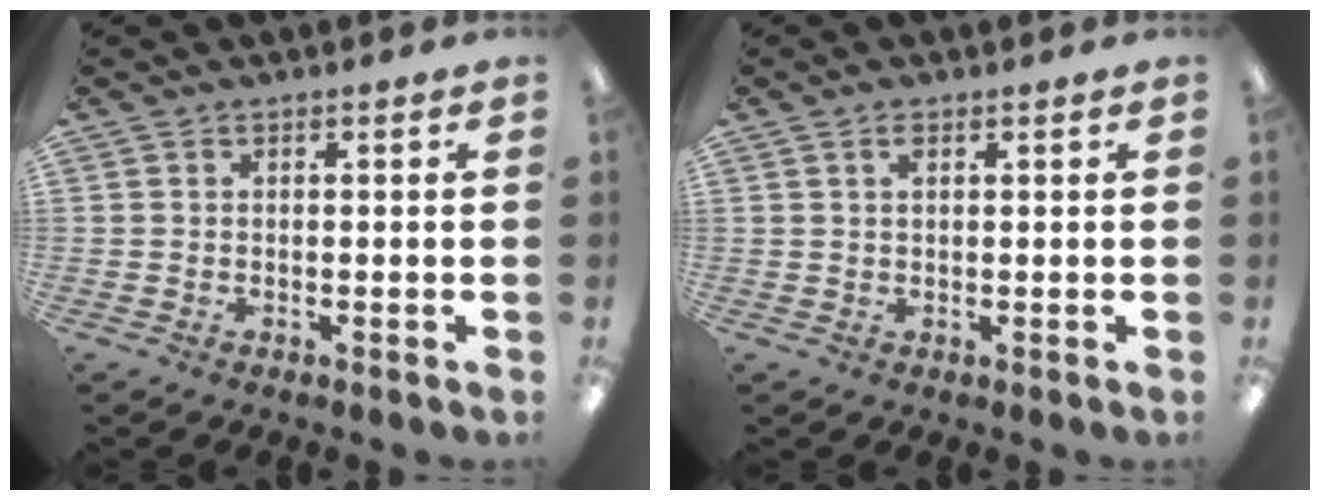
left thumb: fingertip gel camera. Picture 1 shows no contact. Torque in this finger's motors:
{"motor_torque": [-0.32, -0.18, 0.01, 0.04, 0.02]}